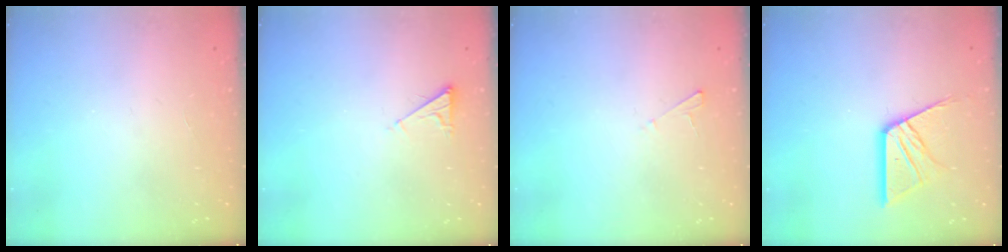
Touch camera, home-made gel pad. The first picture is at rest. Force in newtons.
{"total": 3.0, "press": 3.0, "slide": 0.4}
{"total": 2.0, "press": 2.0, "slide": 0.2}
{"total": 13.7, "press": 13.7, "slide": 1.4}